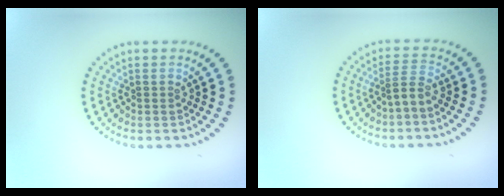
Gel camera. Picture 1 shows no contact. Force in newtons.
{"total": 1.7, "press": 1.2, "slide": 1.3}